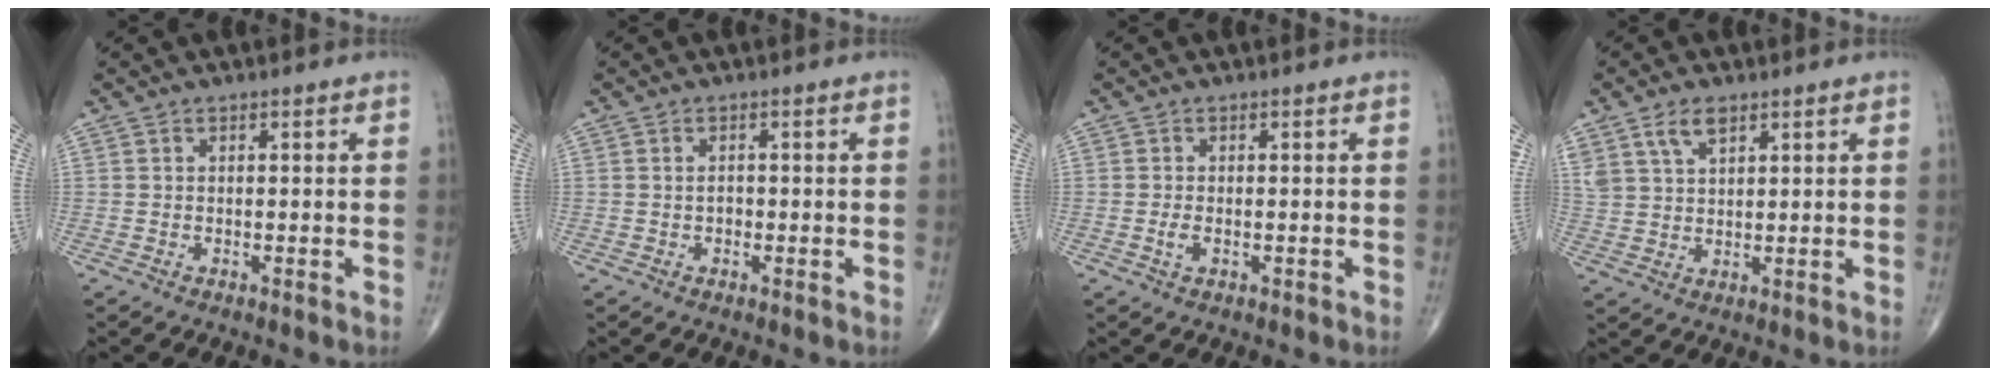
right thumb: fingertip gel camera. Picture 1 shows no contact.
{"total": 1.1, "force": [-0.1, 0.8, 0.7], "torque": [-0.010, 0.002, -0.002]}
{"total": 1.7, "force": [-0.4, 0.9, 1.4], "torque": [-0.032, -0.001, -0.009]}
{"total": 6.1, "force": [3.7, 3.2, 3.7], "torque": [-0.067, -0.010, 0.077]}